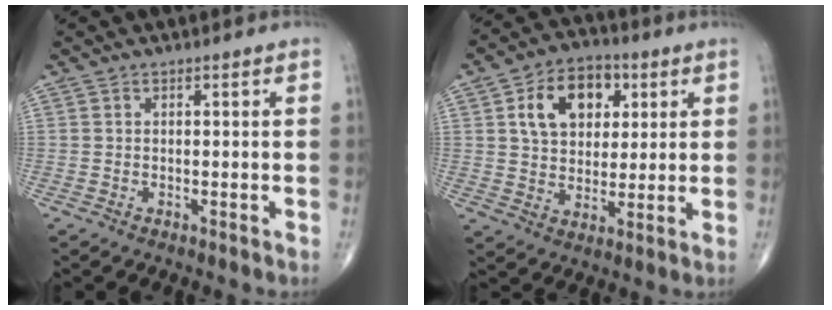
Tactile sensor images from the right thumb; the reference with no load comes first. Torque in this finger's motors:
{"motor_torque": [1.50, 1.62, 1.00, 0.33, 0.09]}